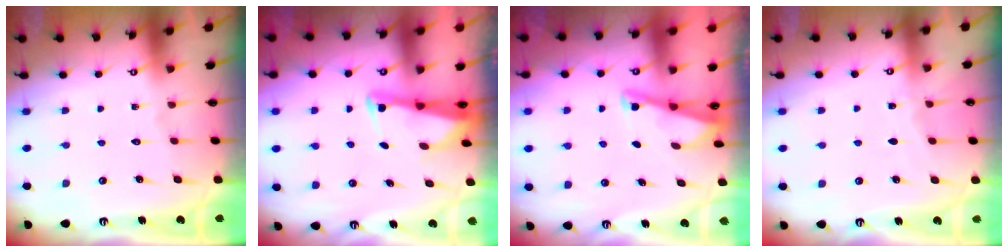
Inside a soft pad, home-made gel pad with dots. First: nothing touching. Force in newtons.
{"total": 2.4, "press": 2.4, "slide": 0.5}
{"total": 2.9, "press": 2.9, "slide": 0.2}
{"total": 2.6, "press": 2.6, "slide": 0.4}